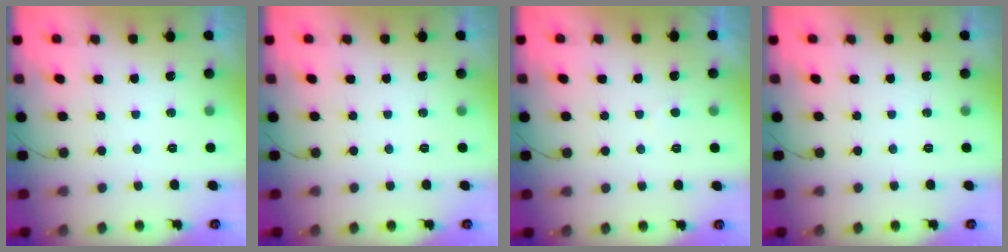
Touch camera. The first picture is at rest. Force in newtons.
{"total": 0.0}
{"total": 1.9, "press": 1.9, "slide": 0.3}
{"total": 0.0}